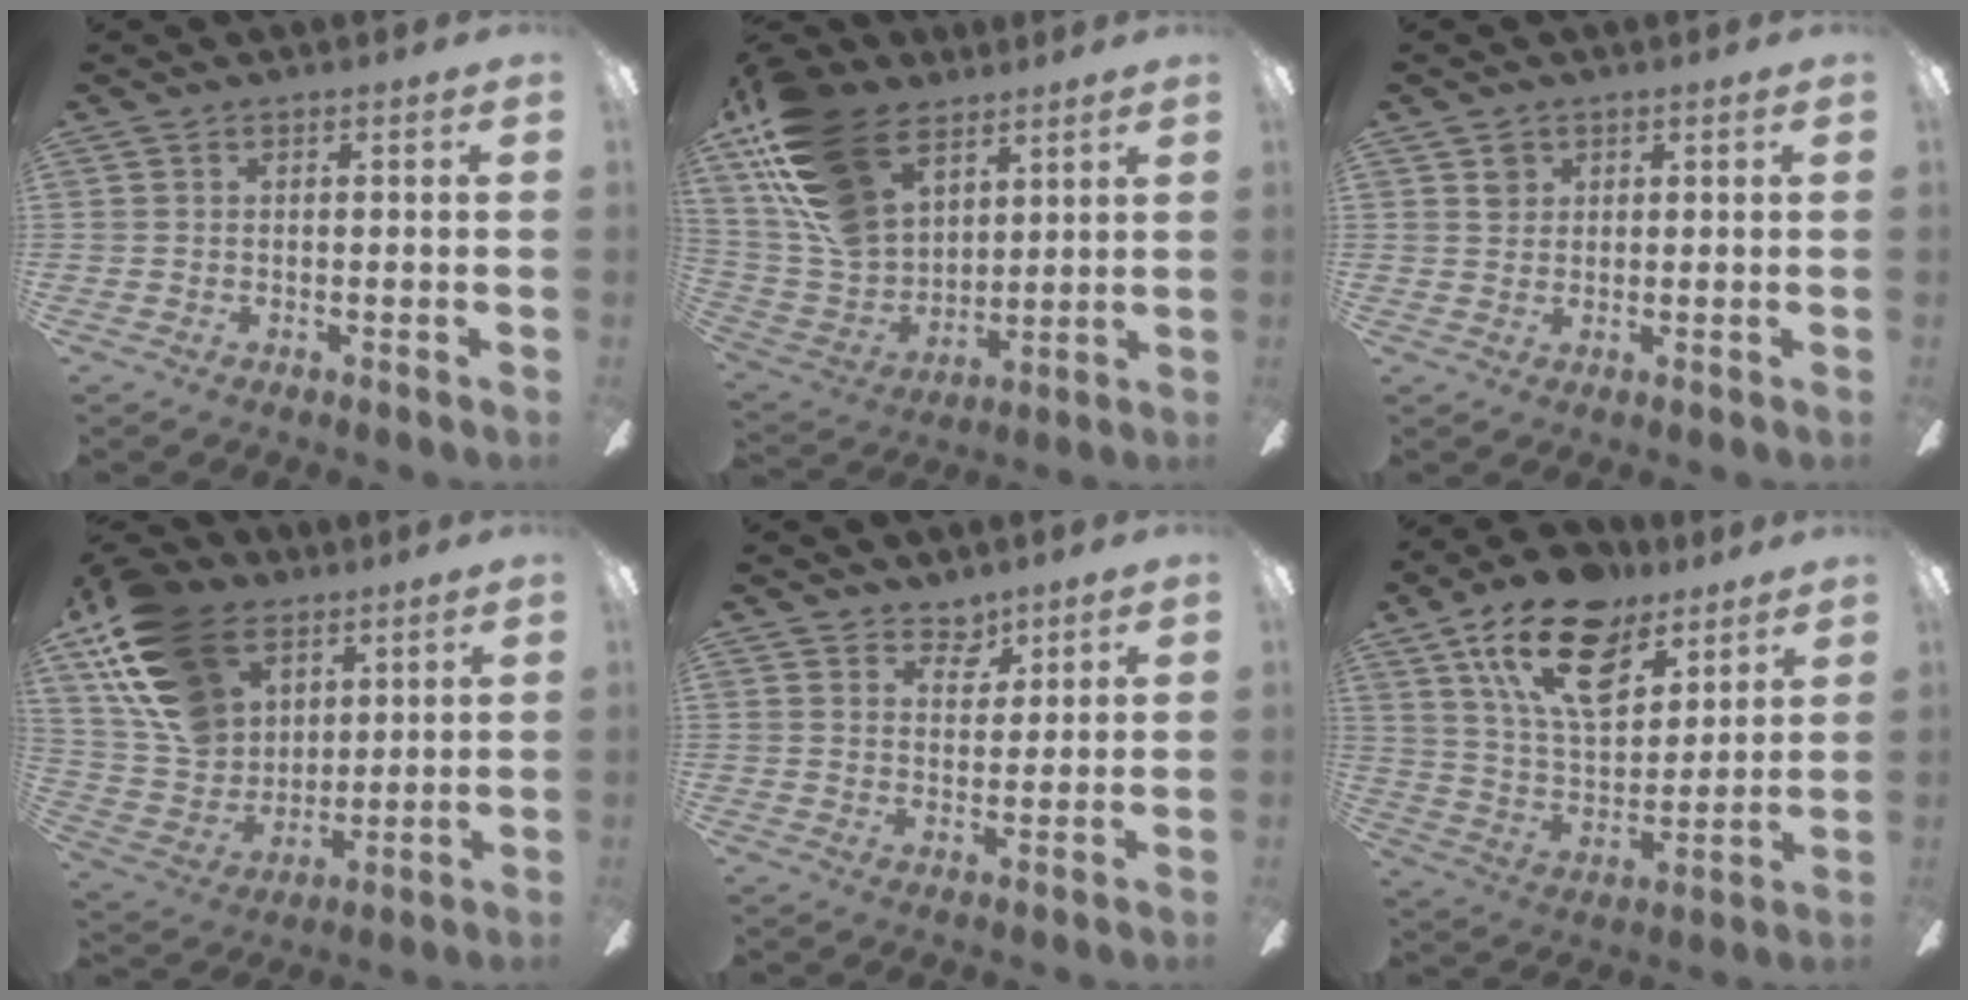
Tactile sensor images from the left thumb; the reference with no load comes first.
{"total": 21.5, "force": [12.0, 13.2, 12.0], "torque": [-0.274, -0.047, 0.226]}
{"total": 2.6, "force": [1.5, 1.9, 0.8], "torque": [-0.002, -0.006, 0.026]}
{"total": 20.5, "force": [11.0, 13.8, 10.5], "torque": [-0.223, -0.038, 0.211]}
{"total": 4.6, "force": [3.8, 2.6, 0.7], "torque": [-0.004, -0.022, 0.066]}
{"total": 19.6, "force": [11.4, 10.4, 12.1], "torque": [-0.209, -0.045, 0.204]}